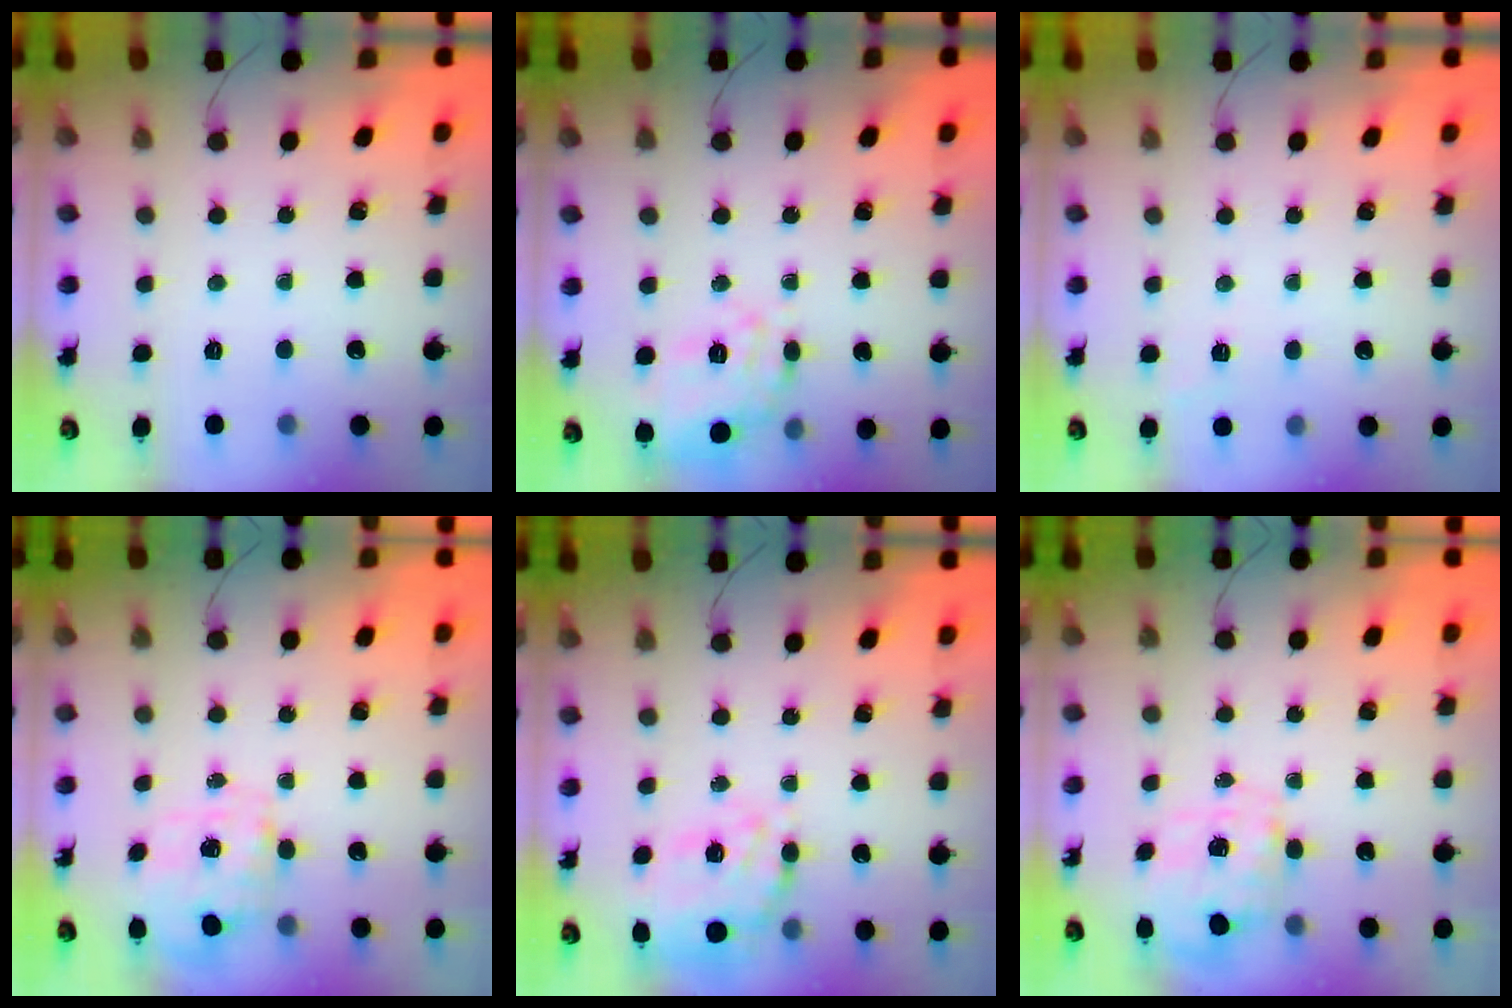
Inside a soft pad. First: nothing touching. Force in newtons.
{"total": 10.6, "press": 10.5, "slide": 0.8}
{"total": 6.0, "press": 5.8, "slide": 1.7}
{"total": 3.9, "press": 3.8, "slide": 0.9}
{"total": 13.2, "press": 12.5, "slide": 4.1}
{"total": 2.9, "press": 2.7, "slide": 0.9}